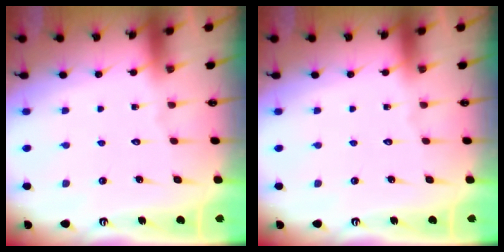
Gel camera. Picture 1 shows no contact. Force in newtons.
{"total": 0.0}